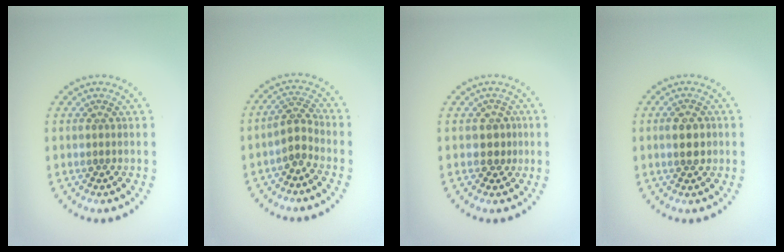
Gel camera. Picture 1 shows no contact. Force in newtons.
{"total": 2.2, "press": 1.7, "slide": 1.4}
{"total": 1.8, "press": 1.4, "slide": 1.2}
{"total": 2.6, "press": 2.6, "slide": 0.1}